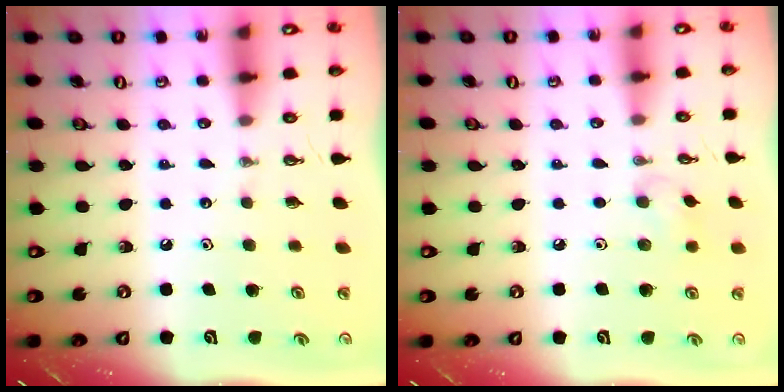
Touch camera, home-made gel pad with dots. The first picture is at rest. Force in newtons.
{"total": 5.6, "press": 5.5, "slide": 1.0}